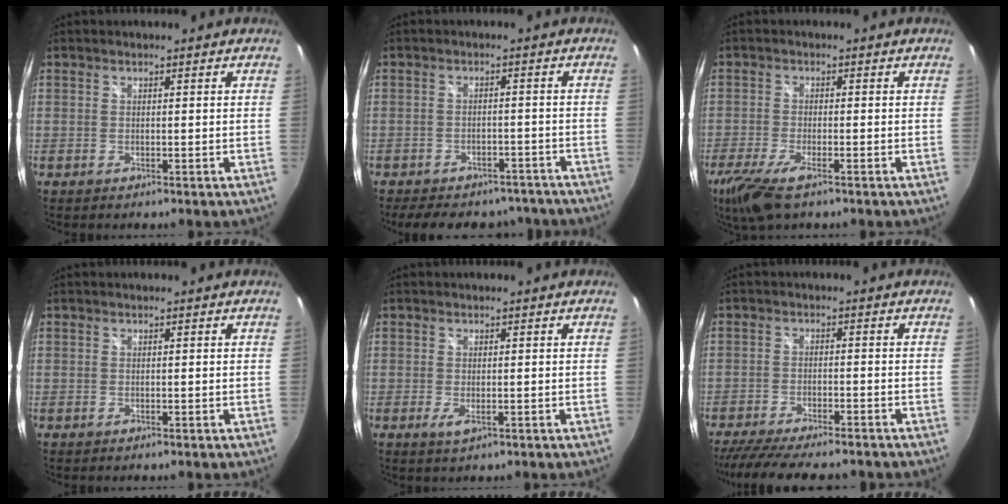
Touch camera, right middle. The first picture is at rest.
{"total": 15.3, "force": [-12.6, 6.5, 5.6], "torque": [-0.122, 0.009, -0.153]}
{"total": 8.4, "force": [-5.4, 2.3, 5.9], "torque": [-0.146, -0.031, -0.105]}
{"total": 0.0}
{"total": 1.9, "force": [-0.6, 0.6, 1.8], "torque": [-0.033, -0.004, -0.006]}
{"total": 14.7, "force": [-12.6, 2.6, 7.1], "torque": [-0.146, -0.029, -0.193]}